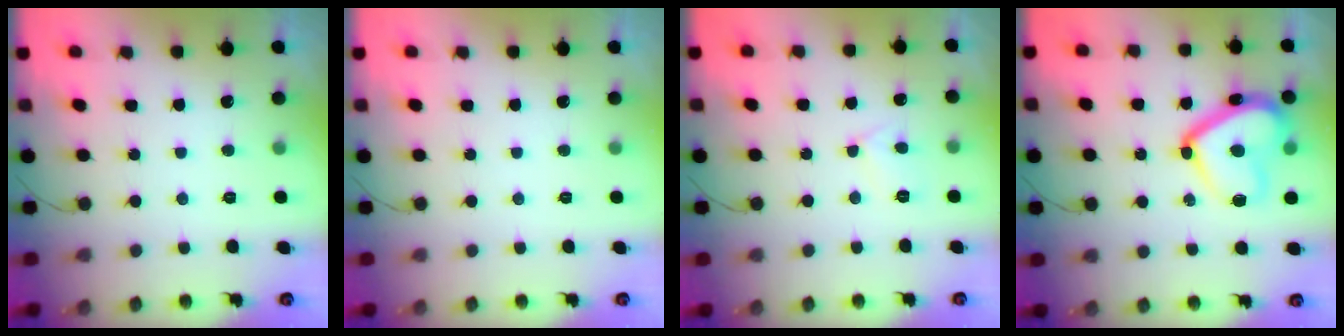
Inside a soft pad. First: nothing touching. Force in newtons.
{"total": 0.0}
{"total": 6.1, "press": 6.1, "slide": 0.7}
{"total": 17.0, "press": 16.9, "slide": 1.5}